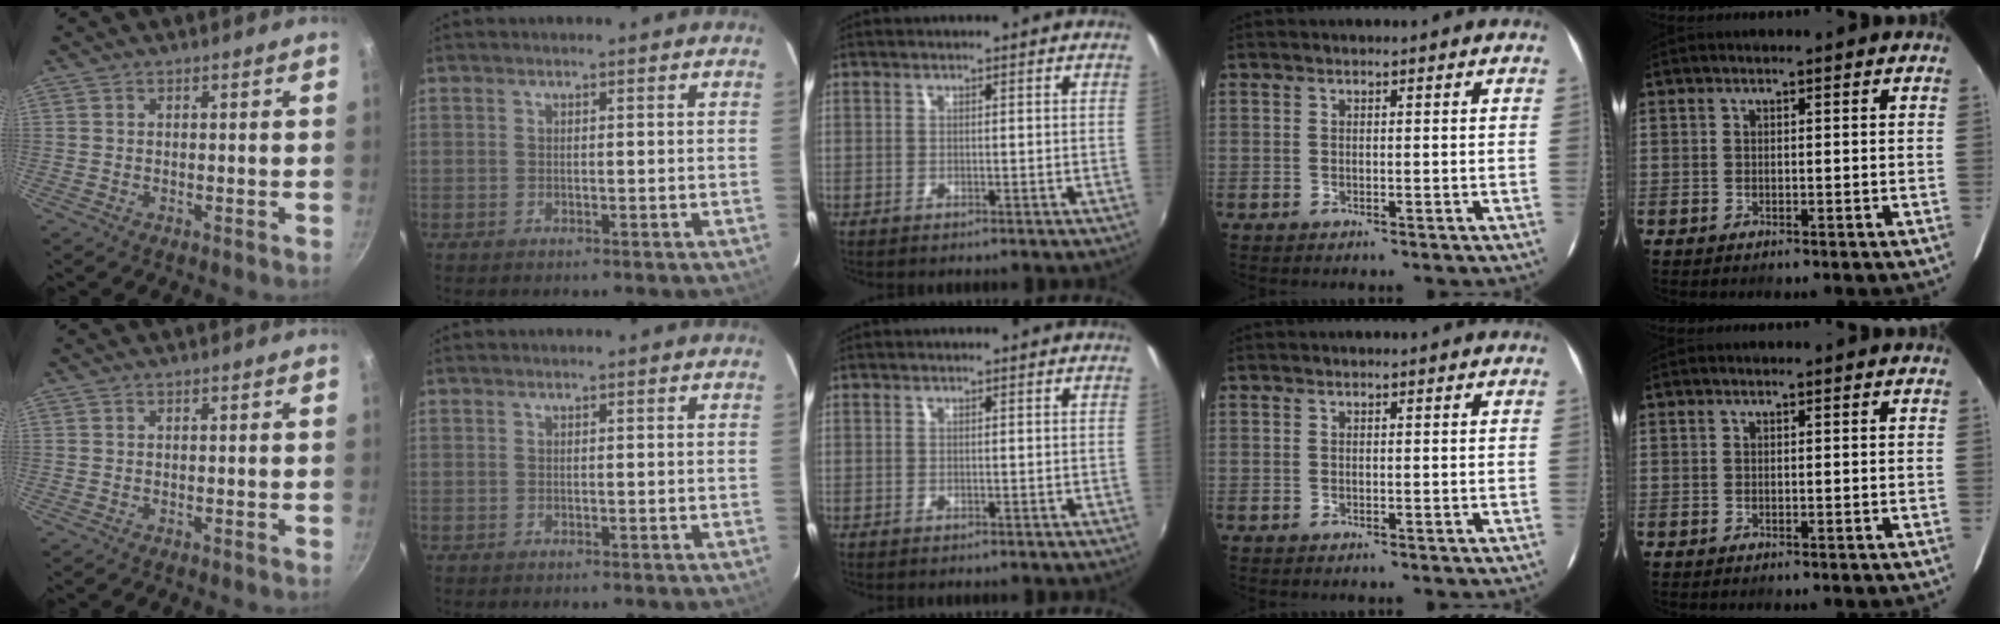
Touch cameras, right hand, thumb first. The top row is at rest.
{}